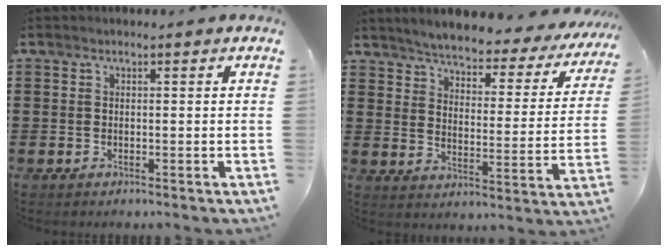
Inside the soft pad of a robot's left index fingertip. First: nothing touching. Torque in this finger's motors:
{"motor_torque": [1.93, -0.22, 1.05, 0.21]}